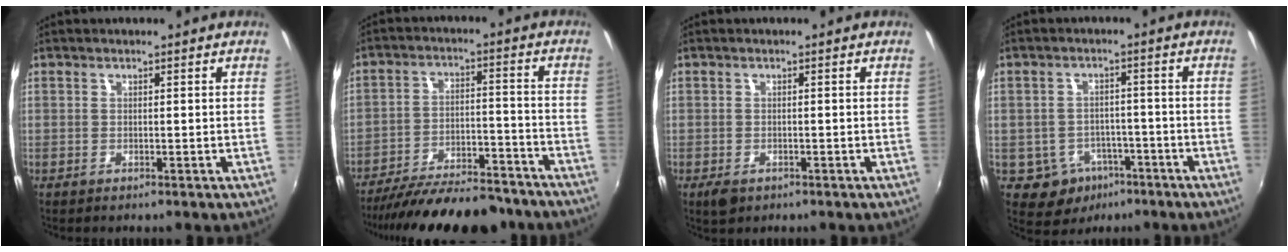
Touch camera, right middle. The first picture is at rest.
{"total": 21.1, "force": [-18.2, 5.4, 9.3], "torque": [-0.177, -0.021, -0.257]}
{"total": 2.8, "force": [-1.6, 1.7, 1.5], "torque": [-0.031, -0.009, -0.025]}
{"total": 7.1, "force": [-3.9, 5.7, 1.6], "torque": [-0.037, 0.017, -0.041]}